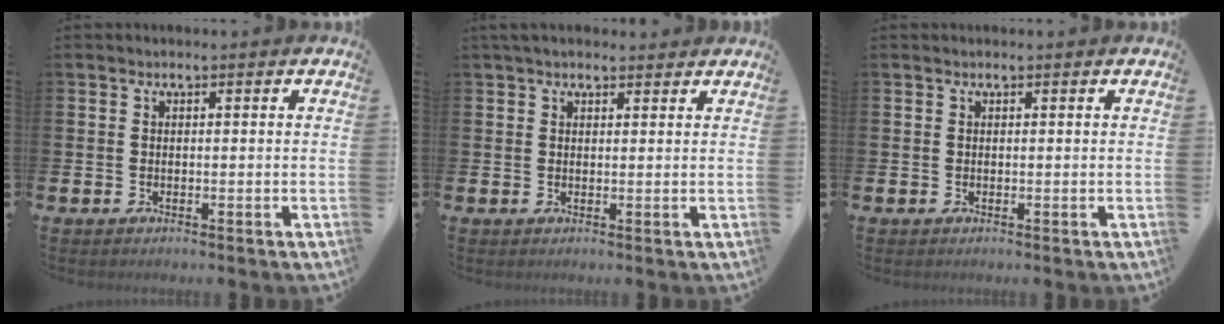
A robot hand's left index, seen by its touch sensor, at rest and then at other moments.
{"total": 2.2, "force": [1.9, 0.9, 0.7], "torque": [-0.006, -0.001, 0.032]}
{"total": 0.0}